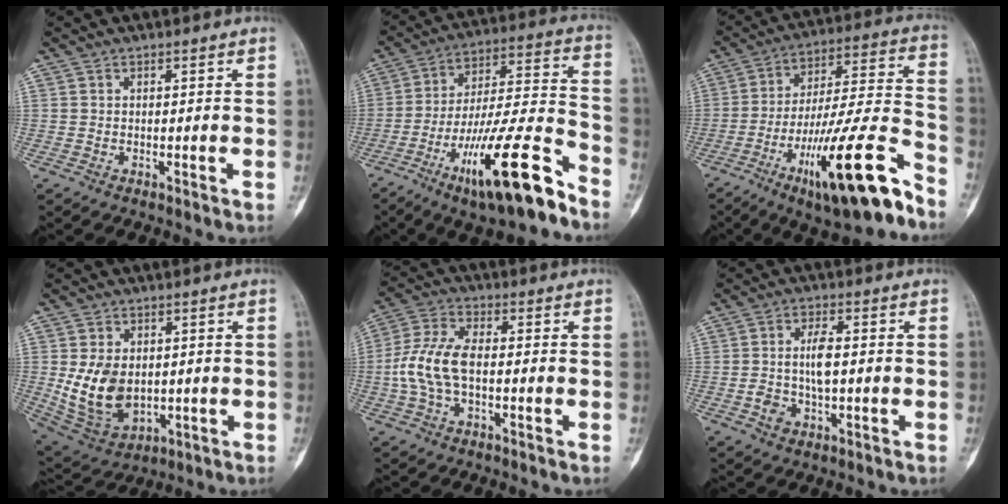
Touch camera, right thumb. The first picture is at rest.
{"total": 21.6, "force": [-12.8, 4.4, 16.8], "torque": [-0.292, 0.069, -0.215]}
{"total": 23.3, "force": [-13.4, 4.3, 18.5], "torque": [-0.292, 0.071, -0.216]}
{"total": 11.6, "force": [0.0, 8.1, 8.4], "torque": [-0.132, -0.008, 0.024]}
{"total": 10.0, "force": [-1.0, 5.2, 8.4], "torque": [-0.192, 0.026, -0.023]}
{"total": 6.3, "force": [-0.4, 3.3, 5.4], "torque": [-0.099, 0.011, -0.006]}